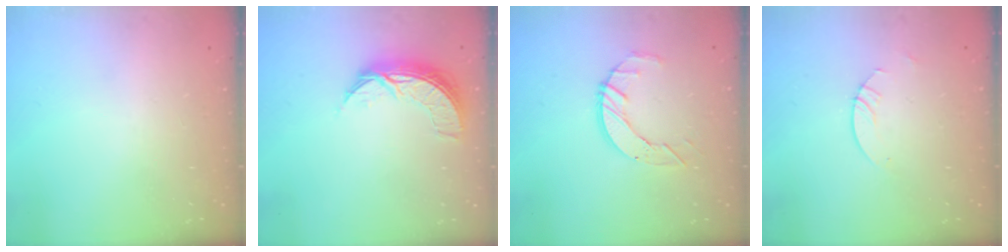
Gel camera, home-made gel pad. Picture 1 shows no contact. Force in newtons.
{"total": 8.2, "press": 8.1, "slide": 0.6}
{"total": 7.3, "press": 7.2, "slide": 0.7}
{"total": 3.0, "press": 2.9, "slide": 0.3}